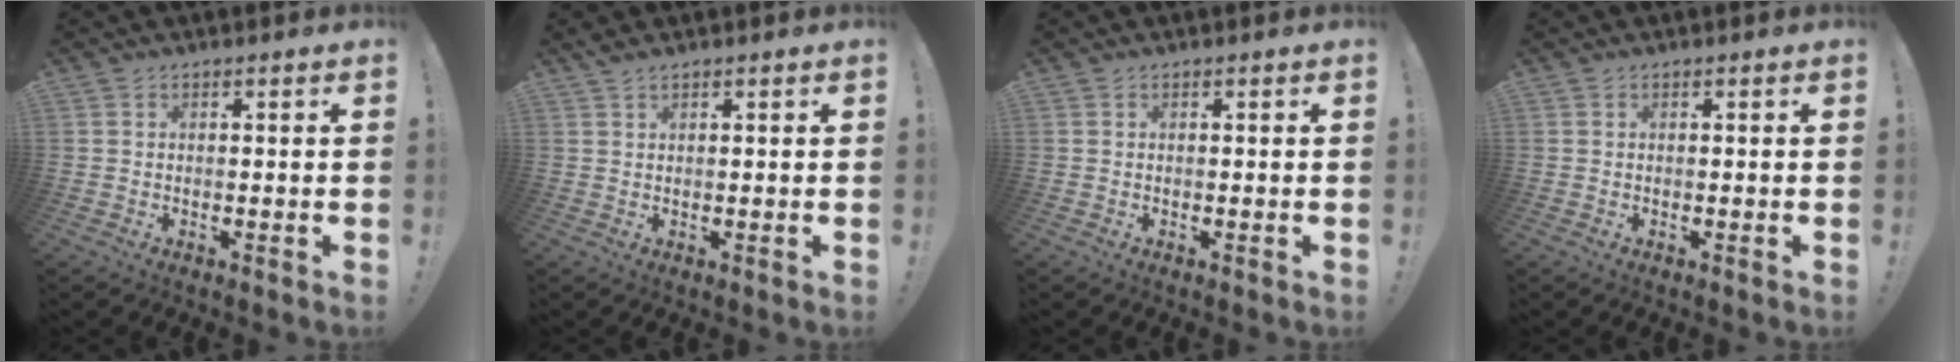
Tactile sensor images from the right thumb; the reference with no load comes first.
{"total": 1.3, "force": [1.1, 0.1, 0.7], "torque": [-0.019, -0.001, 0.022]}
{"total": 0.0}
{"total": 0.0}